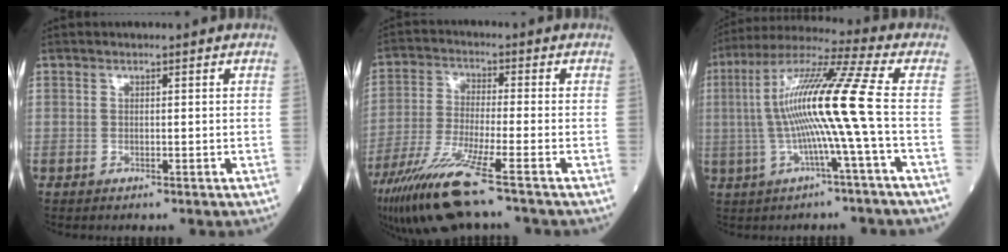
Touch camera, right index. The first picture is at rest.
{"total": 11.7, "force": [-8.0, 0.0, 8.6], "torque": [-0.178, -0.036, -0.150]}
{"total": 14.2, "force": [-0.8, -1.8, 14.1], "torque": [-0.268, 0.019, -0.024]}